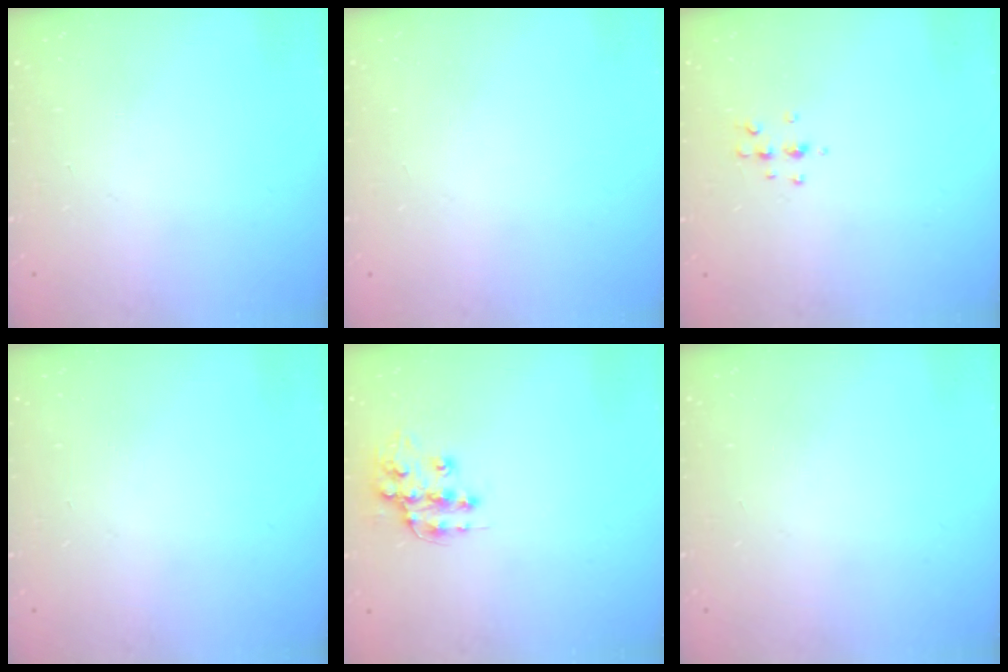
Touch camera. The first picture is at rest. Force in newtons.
{"total": 0.0}
{"total": 5.2, "press": 5.0, "slide": 1.1}
{"total": 0.0}
{"total": 12.8, "press": 12.8, "slide": 0.9}
{"total": 0.0}